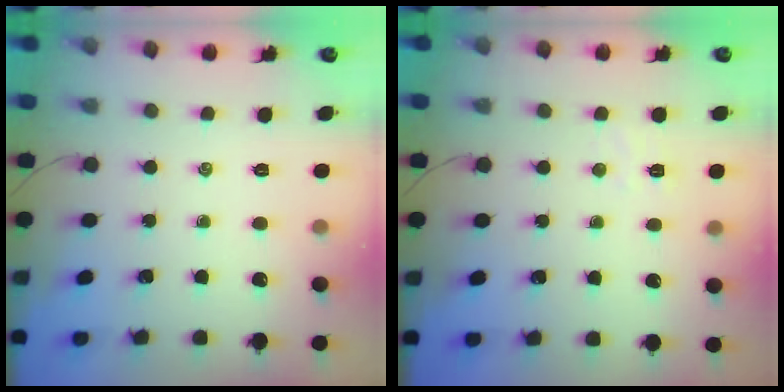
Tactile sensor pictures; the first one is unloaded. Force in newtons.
{"total": 3.7, "press": 3.5, "slide": 1.0}